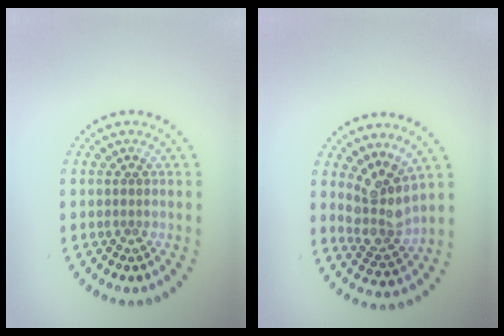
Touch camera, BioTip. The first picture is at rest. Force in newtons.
{"total": 3.8, "press": 3.0, "slide": 2.4}